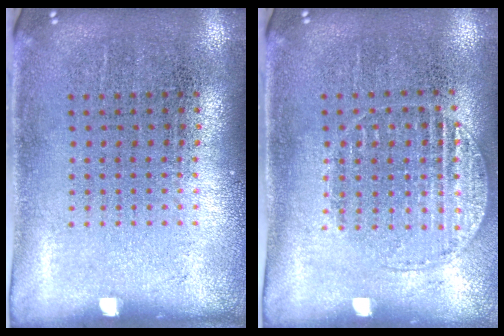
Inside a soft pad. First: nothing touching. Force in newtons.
{"total": 1.1, "press": 1.1, "slide": 0.2}